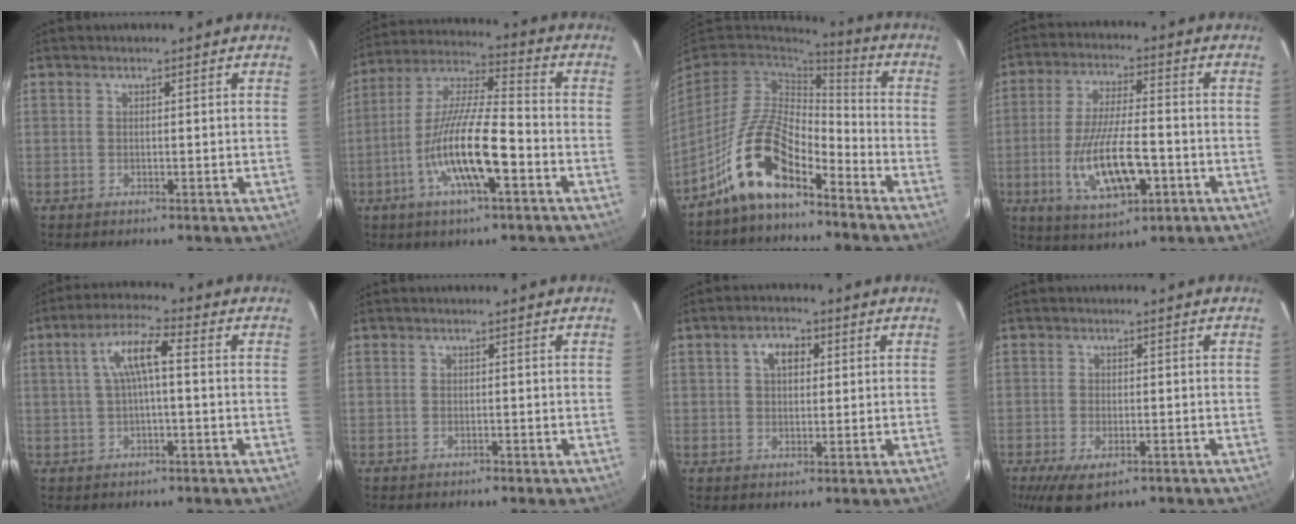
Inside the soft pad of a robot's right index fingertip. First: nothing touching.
{"total": 14.6, "force": [-5.6, 2.9, 13.2], "torque": [-0.262, -0.008, -0.110]}
{"total": 12.7, "force": [-8.3, 4.7, 8.3], "torque": [-0.171, 0.010, -0.161]}
{"total": 13.5, "force": [-4.3, 4.8, 11.9], "torque": [-0.241, -0.016, -0.067]}
{"total": 6.5, "force": [0.4, 1.2, 6.4], "torque": [-0.126, 0.016, 0.012]}
{"total": 0.7, "force": [-0.6, 0.3, -0.1], "torque": [0.000, 0.005, -0.011]}
{"total": 4.4, "force": [1.3, 2.9, 3.0], "torque": [-0.048, 0.017, 0.023]}
{"total": 6.9, "force": [-4.1, 3.2, 4.5], "torque": [-0.102, -0.026, -0.068]}